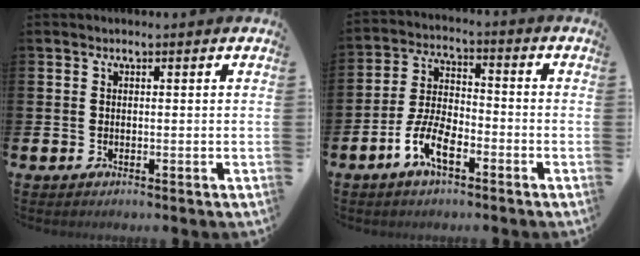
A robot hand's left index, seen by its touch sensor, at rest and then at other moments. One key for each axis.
{"total": 6.9, "fx": -3.8, "fy": 2.7, "fz": 5.1, "tx": -0.123, "ty": -0.003, "tz": -0.075}